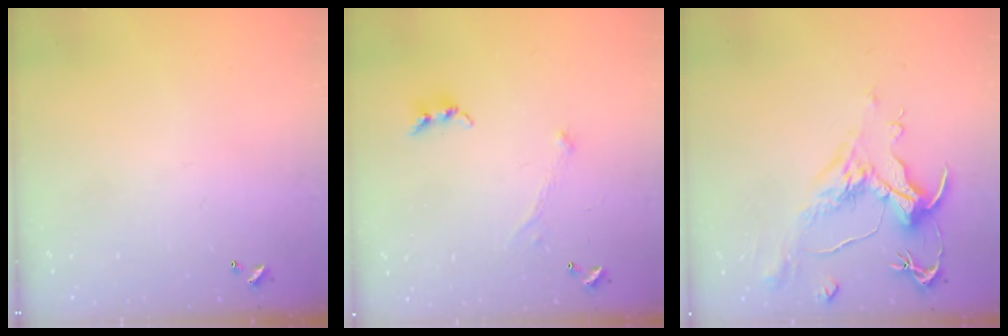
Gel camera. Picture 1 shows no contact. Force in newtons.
{"total": 0.0}
{"total": 1.6, "press": 0.6, "slide": 1.4}